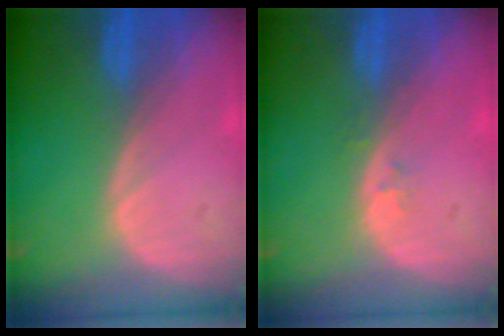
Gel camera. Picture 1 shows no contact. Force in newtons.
{"total": 1.1, "press": 0.8, "slide": 0.7}